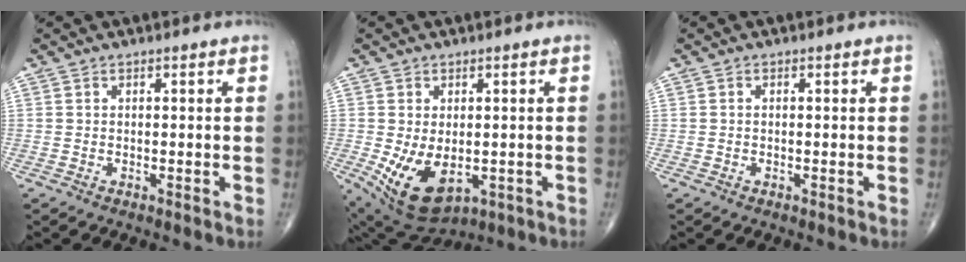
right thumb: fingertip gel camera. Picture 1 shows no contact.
{"total": 11.0, "force": [-2.3, 6.5, 8.6], "torque": [-0.142, -0.013, -0.015]}
{"total": 0.0}